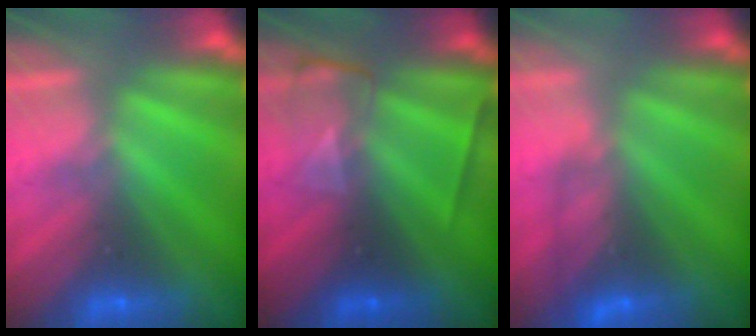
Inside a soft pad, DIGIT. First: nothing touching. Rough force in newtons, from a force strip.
{"total": 2.1}
{"total": 4.6}